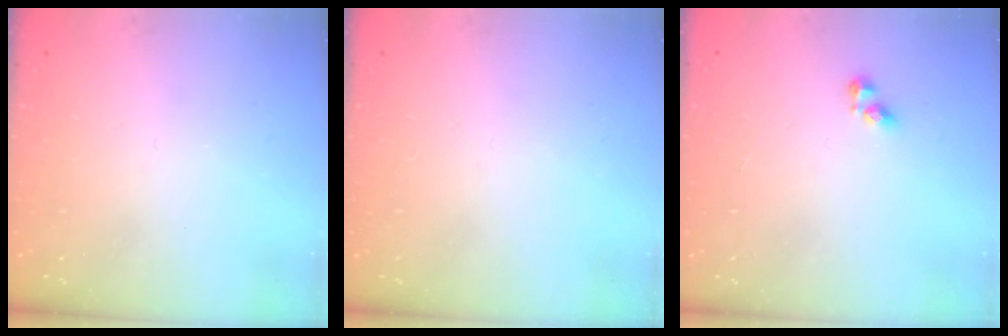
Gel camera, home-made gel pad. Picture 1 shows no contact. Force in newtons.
{"total": 0.0}
{"total": 2.8, "press": 2.8, "slide": 0.3}